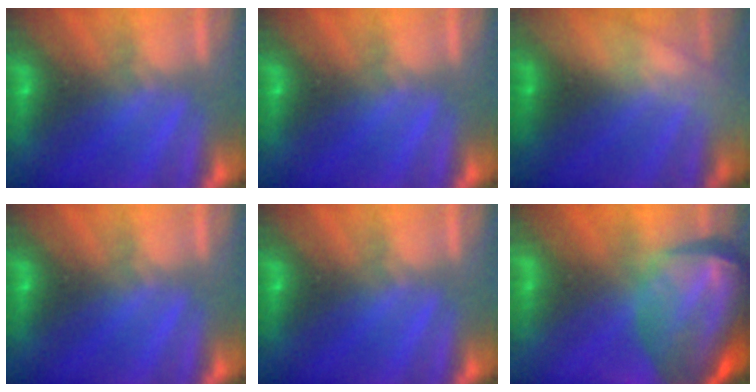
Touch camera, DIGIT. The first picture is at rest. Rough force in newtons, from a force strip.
{"total": 0.0}
{"total": 2.8}
{"total": 0.0}
{"total": 0.0}
{"total": 7.8}